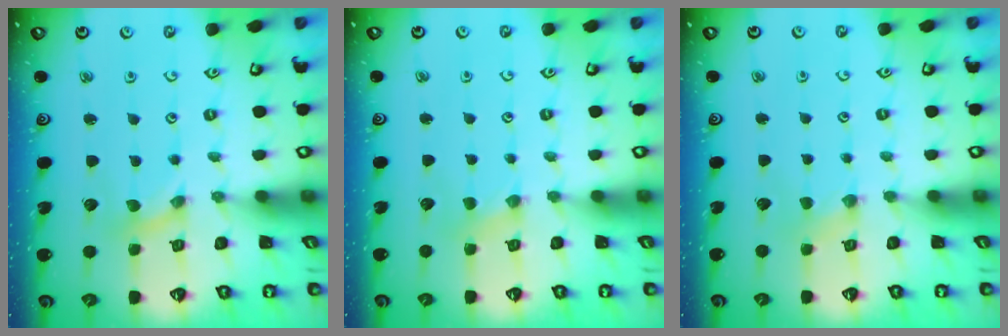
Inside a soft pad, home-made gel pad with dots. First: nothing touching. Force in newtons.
{"total": 2.8, "press": 2.7, "slide": 0.5}
{"total": 2.0, "press": 2.0, "slide": 0.4}